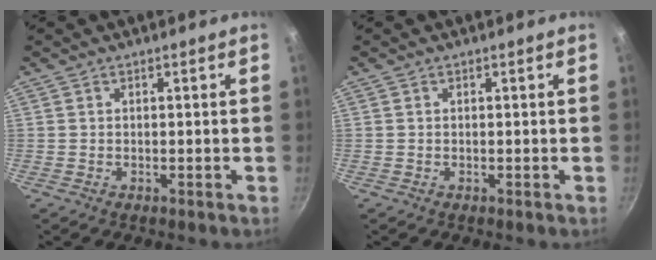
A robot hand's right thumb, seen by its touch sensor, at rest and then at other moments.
{"total": 0.0}